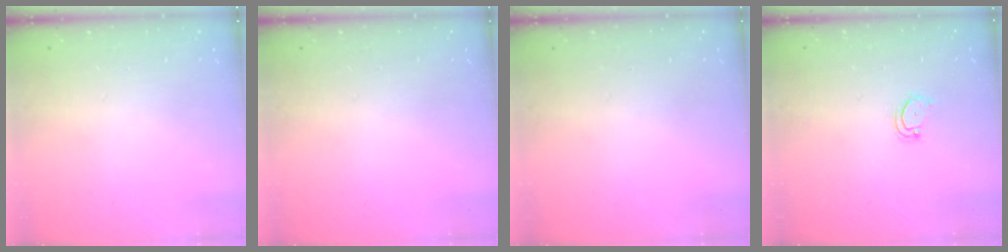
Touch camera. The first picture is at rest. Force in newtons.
{"total": 0.0}
{"total": 0.0}
{"total": 3.0, "press": 3.0, "slide": 0.2}